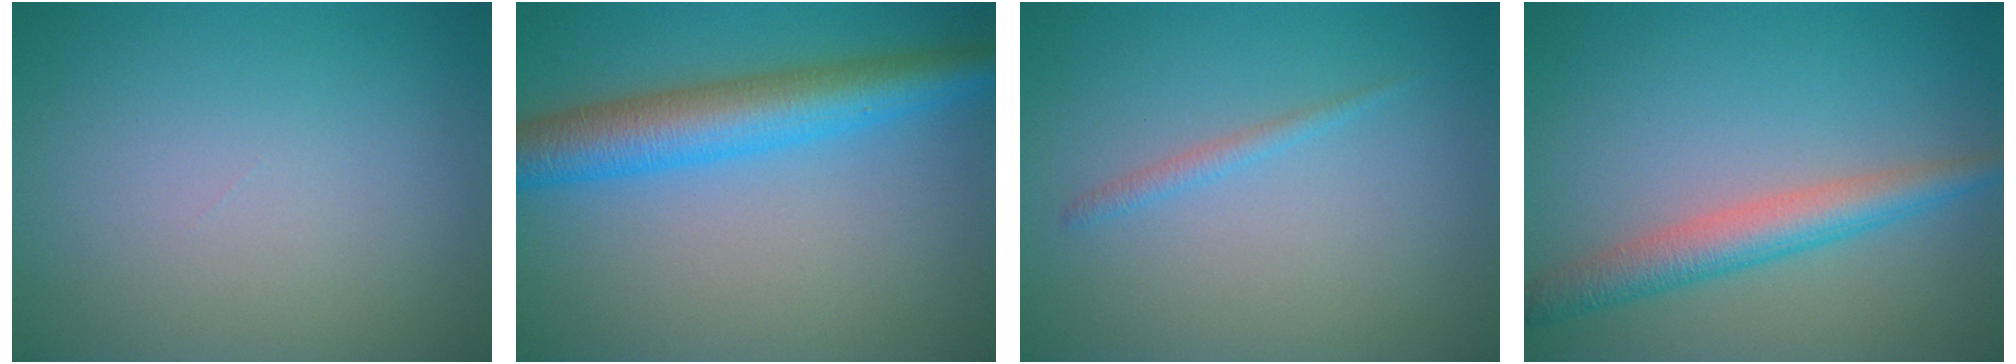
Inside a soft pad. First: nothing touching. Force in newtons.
{"total": 6.7, "press": 6.7, "slide": 0.1}
{"total": 1.0, "press": 1.0, "slide": 0.1}
{"total": 3.9, "press": 3.9, "slide": 0.1}